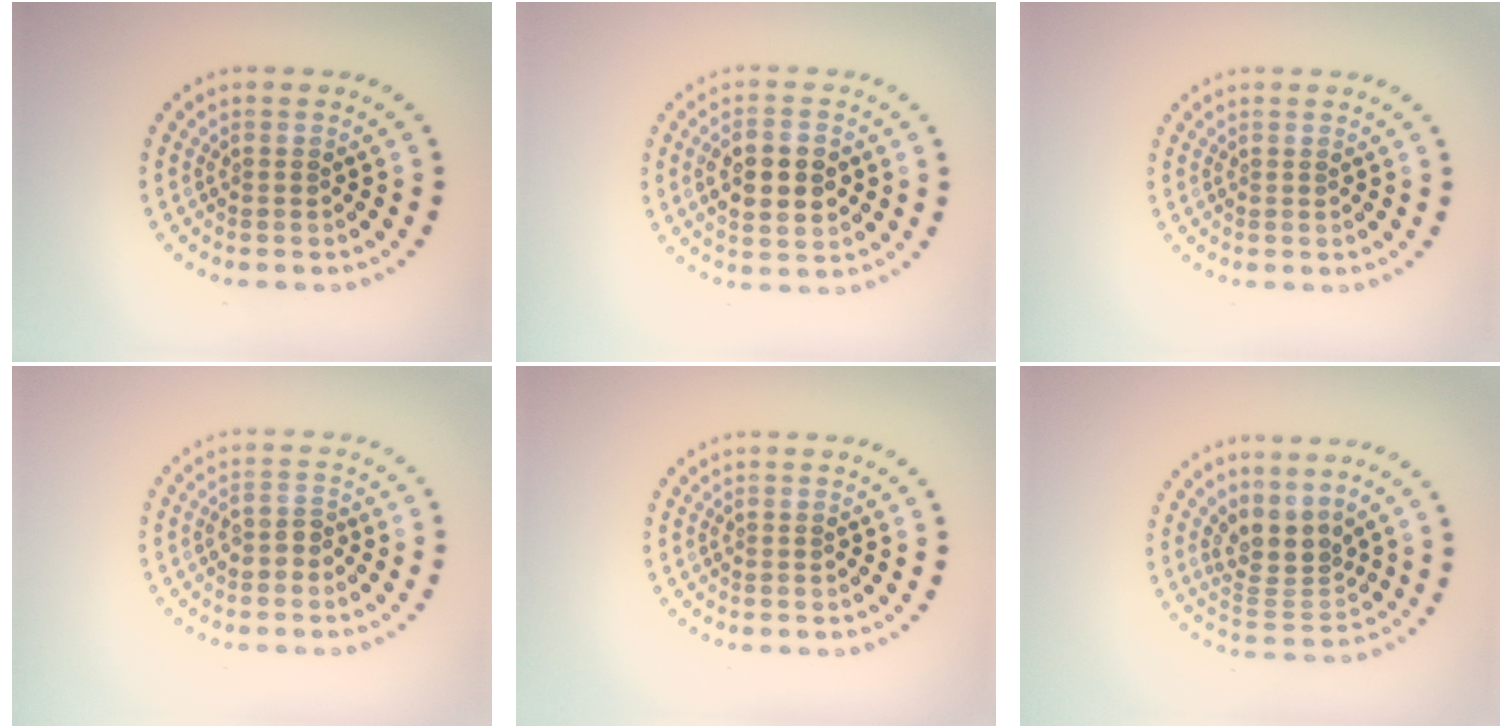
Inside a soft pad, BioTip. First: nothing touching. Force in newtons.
{"total": 5.2, "press": 5.1, "slide": 0.3}
{"total": 0.0}
{"total": 1.7, "press": 1.6, "slide": 0.7}
{"total": 0.0}
{"total": 3.5, "press": 2.6, "slide": 2.3}